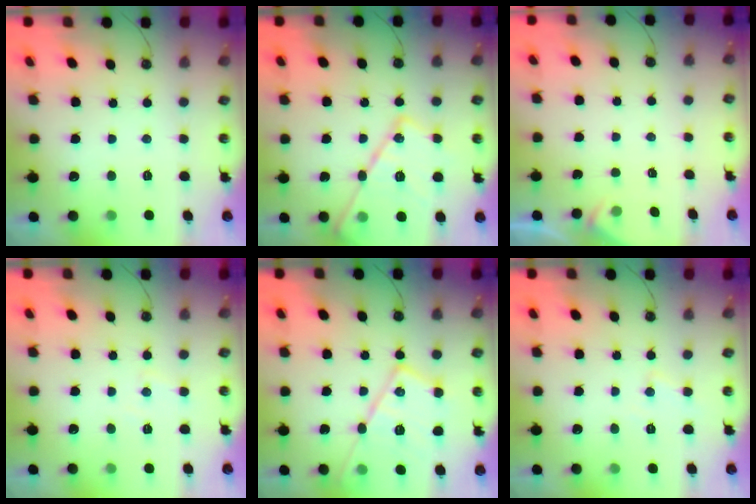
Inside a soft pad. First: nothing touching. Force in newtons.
{"total": 17.5, "press": 17.4, "slide": 1.6}
{"total": 1.8, "press": 1.8, "slide": 0.4}
{"total": 4.6, "press": 4.6, "slide": 0.7}
{"total": 18.3, "press": 18.3, "slide": 1.0}
{"total": 5.4, "press": 5.4, "slide": 0.9}